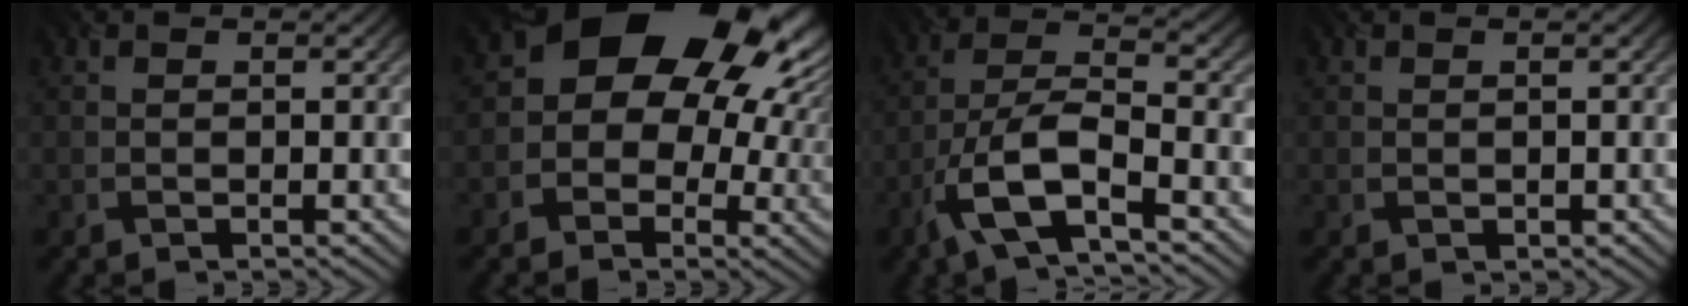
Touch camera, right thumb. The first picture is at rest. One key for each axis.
{"total": 17.7, "fx": 4.5, "fy": 12.4, "fz": 11.8, "tx": -0.150, "ty": 0.004, "tz": 0.071}
{"total": 9.5, "fx": -5.2, "fy": 2.9, "fz": 7.5, "tx": -0.151, "ty": 0.005, "tz": -0.110}
{"total": 0.6, "fx": 0.0, "fy": 0.6, "fz": 0.1, "tx": 0.001, "ty": -0.004, "tz": -0.001}